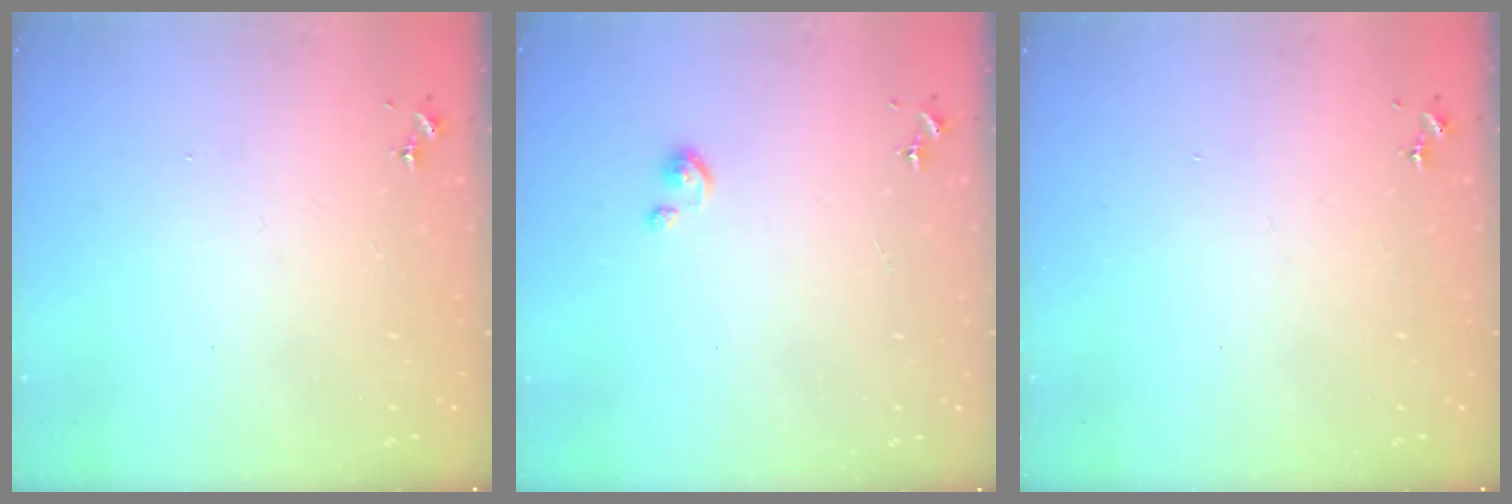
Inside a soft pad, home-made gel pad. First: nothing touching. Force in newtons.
{"total": 2.4, "press": 2.4, "slide": 0.3}
{"total": 0.0}